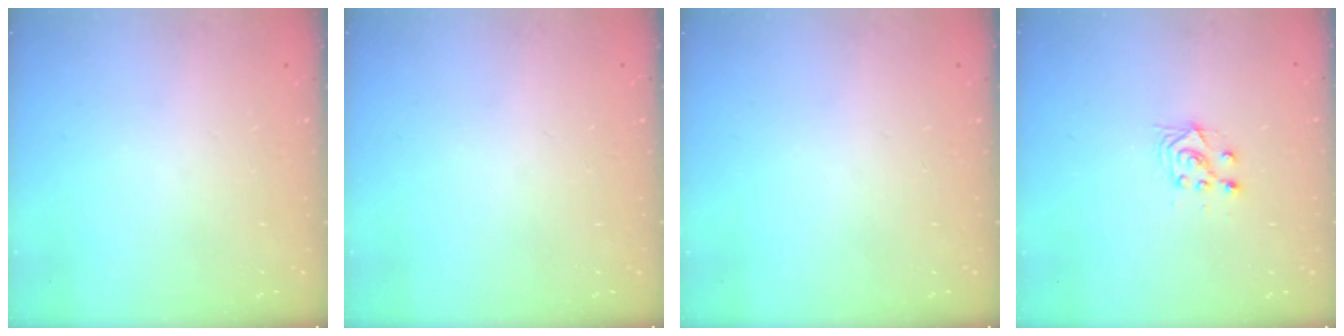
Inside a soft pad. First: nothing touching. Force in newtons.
{"total": 0.0}
{"total": 0.0}
{"total": 4.9, "press": 4.8, "slide": 1.0}